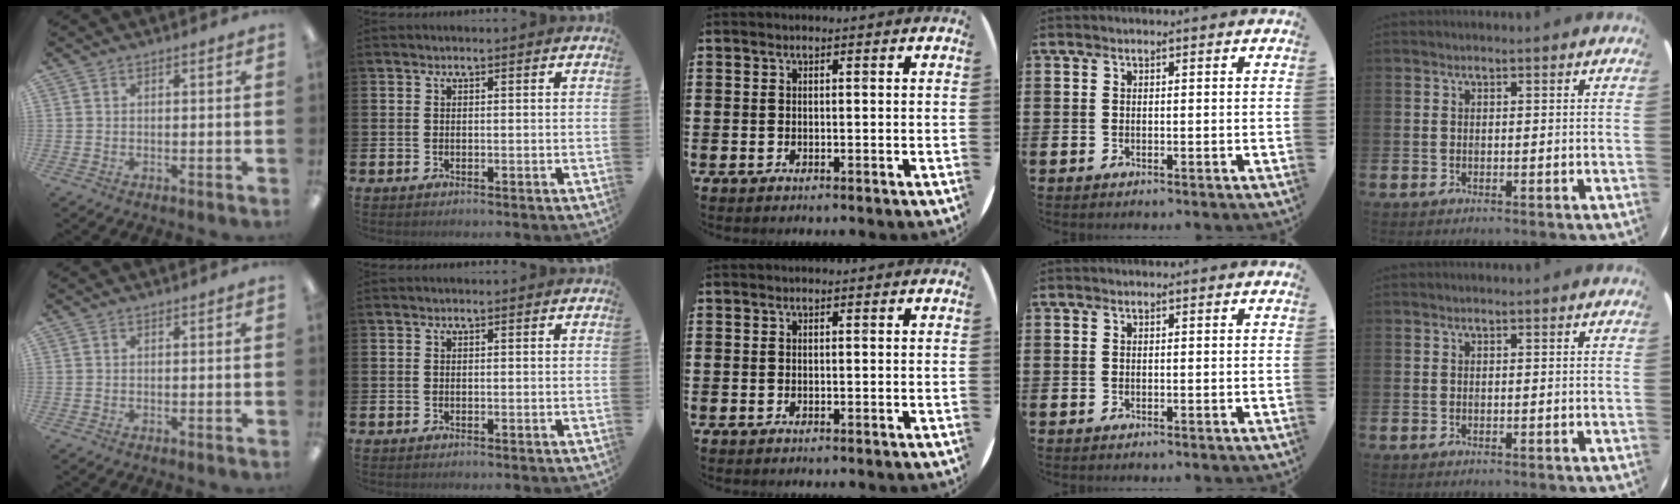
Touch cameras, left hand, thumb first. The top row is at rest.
{}